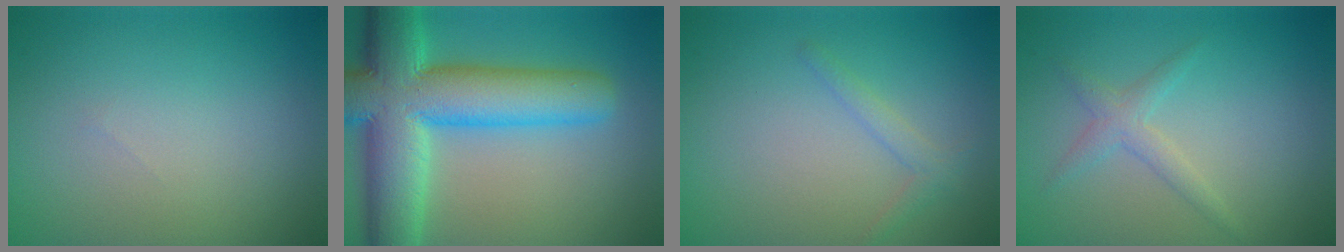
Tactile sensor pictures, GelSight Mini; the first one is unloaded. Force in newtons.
{"total": 12.3, "press": 12.3, "slide": 0.5}
{"total": 1.4, "press": 1.4, "slide": 0.1}
{"total": 1.7, "press": 1.7, "slide": 0.0}